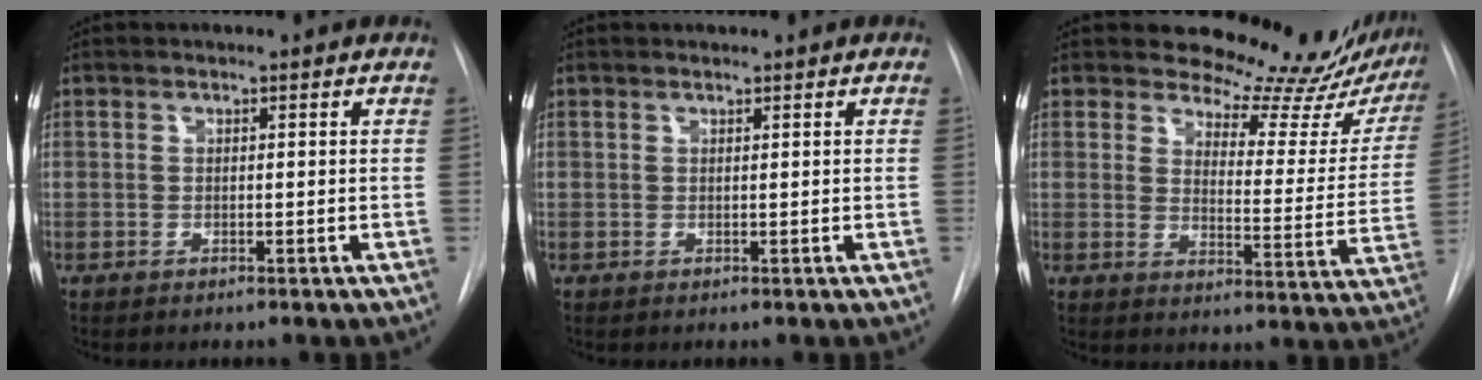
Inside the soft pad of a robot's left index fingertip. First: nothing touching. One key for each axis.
{"total": 0.0}
{"total": 17.9, "fx": 17.0, "fy": 4.5, "fz": 3.3, "tx": -0.013, "ty": -0.098, "tz": 0.183}